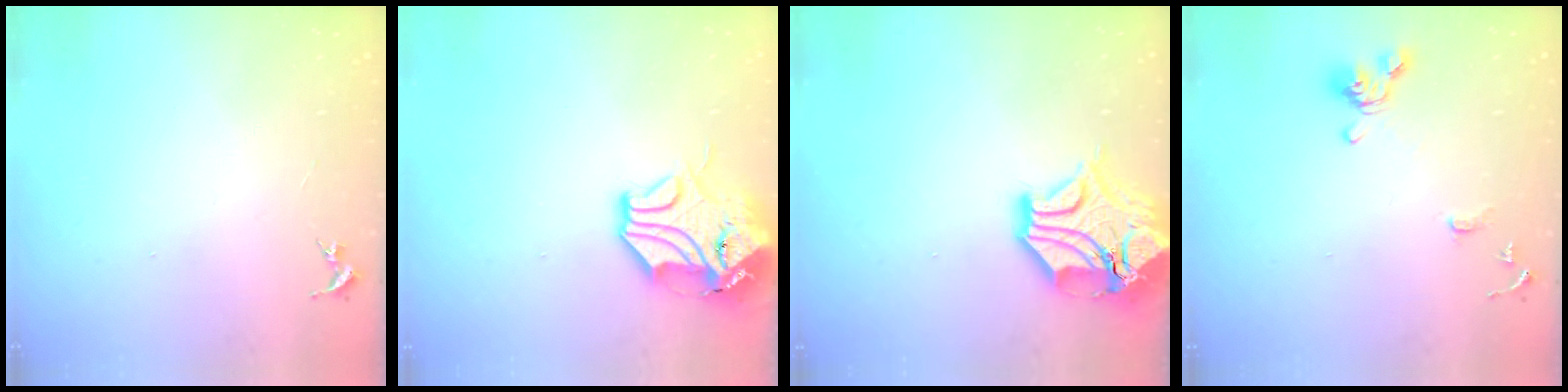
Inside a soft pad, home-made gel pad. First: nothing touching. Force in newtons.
{"total": 13.7, "press": 13.5, "slide": 1.8}
{"total": 17.9, "press": 17.7, "slide": 2.6}
{"total": 11.3, "press": 11.2, "slide": 1.3}